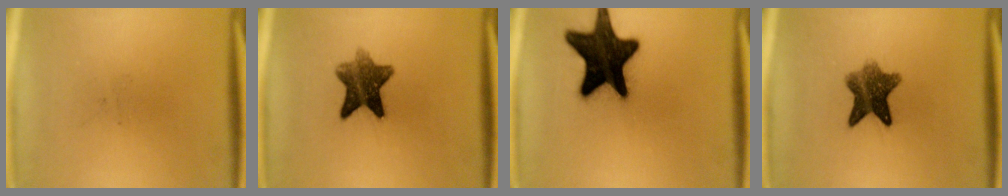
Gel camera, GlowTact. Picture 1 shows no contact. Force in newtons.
{"total": 8.5}
{"total": 18.9}
{"total": 8.0}